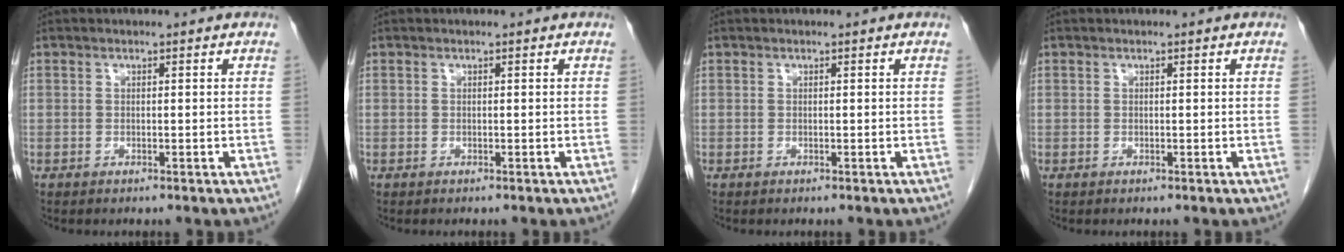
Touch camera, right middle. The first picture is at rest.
{"total": 0.0}
{"total": 0.0}
{"total": 0.0}